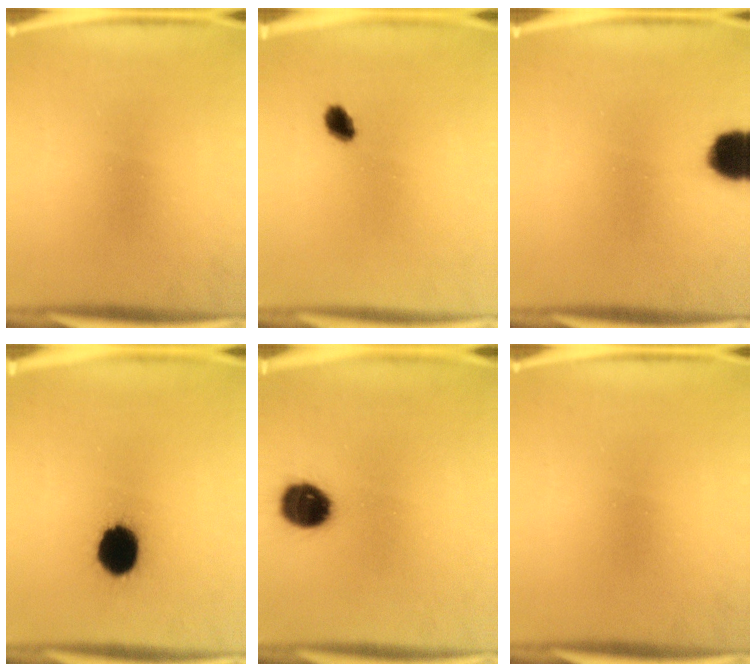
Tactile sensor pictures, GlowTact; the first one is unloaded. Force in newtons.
{"total": 3.1}
{"total": 9.3}
{"total": 13.0}
{"total": 10.6}
{"total": 0.0}